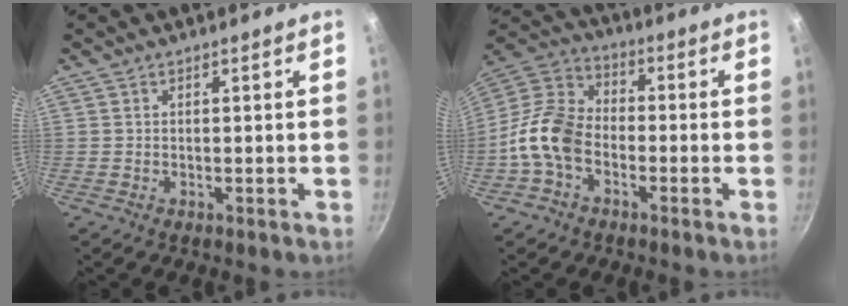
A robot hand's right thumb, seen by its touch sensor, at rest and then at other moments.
{"total": 11.8, "force": [-3.9, 8.0, 7.7], "torque": [-0.126, 0.041, -0.100]}